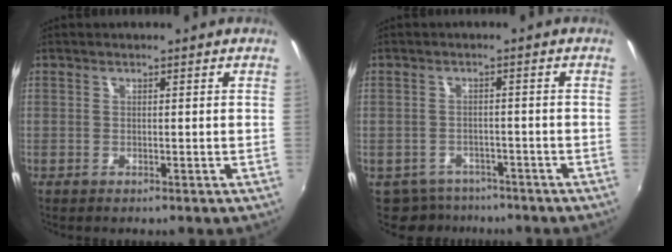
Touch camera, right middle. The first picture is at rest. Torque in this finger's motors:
{"motor_torque": [-0.45, -0.19, -0.05, -0.03]}